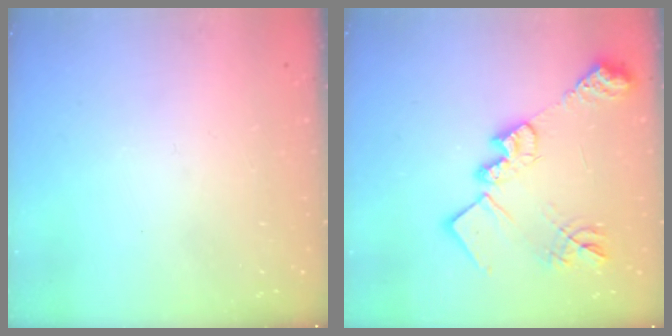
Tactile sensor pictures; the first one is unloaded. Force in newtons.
{"total": 20.8, "press": 20.8, "slide": 1.4}